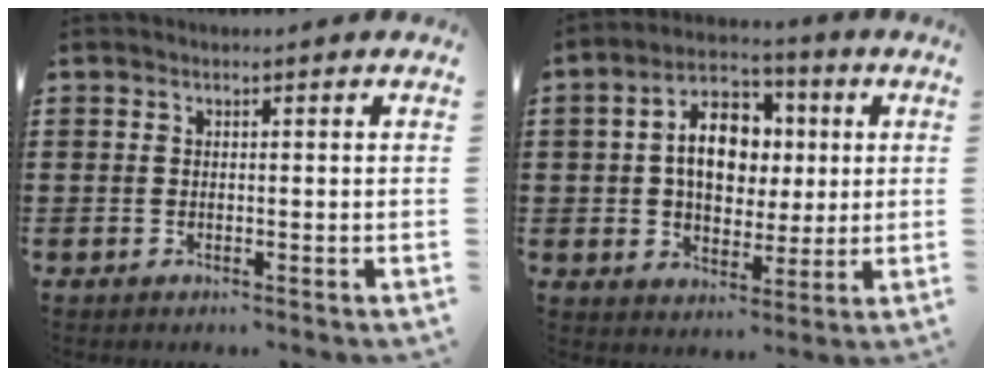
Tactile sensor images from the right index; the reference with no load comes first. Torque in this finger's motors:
{"motor_torque": [2.14, 0.00, 1.05, 0.08]}